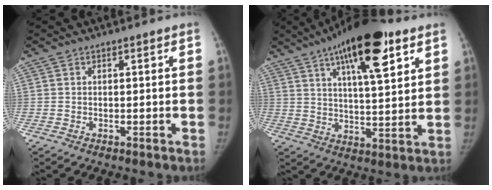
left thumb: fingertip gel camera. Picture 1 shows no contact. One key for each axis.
{"total": 18.2, "fx": 9.5, "fy": 5.8, "fz": 14.4, "tx": -0.204, "ty": -0.027, "tz": 0.149}